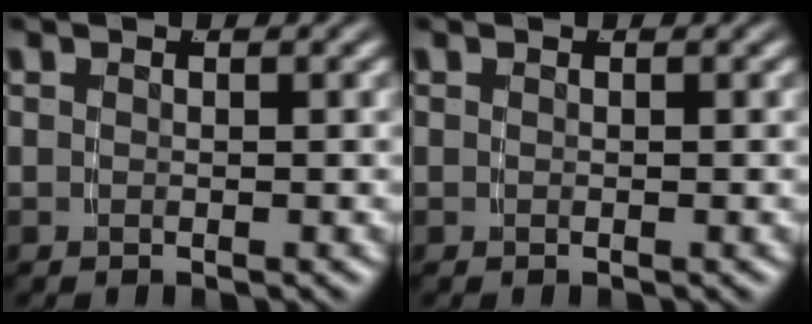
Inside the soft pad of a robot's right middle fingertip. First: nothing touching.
{"total": 0.0}